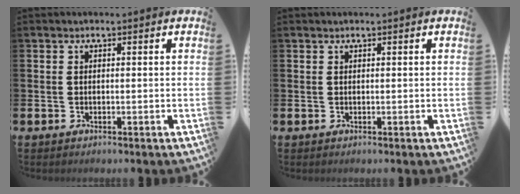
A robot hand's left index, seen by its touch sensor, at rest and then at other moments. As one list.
[{"total": 0.0}]